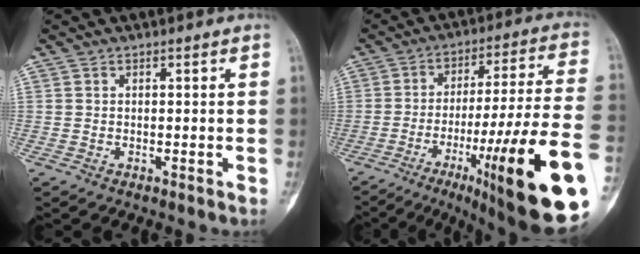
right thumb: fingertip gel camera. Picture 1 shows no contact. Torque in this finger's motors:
{"motor_torque": [3.25, 1.76, 1.46, -1.31, 0.55]}